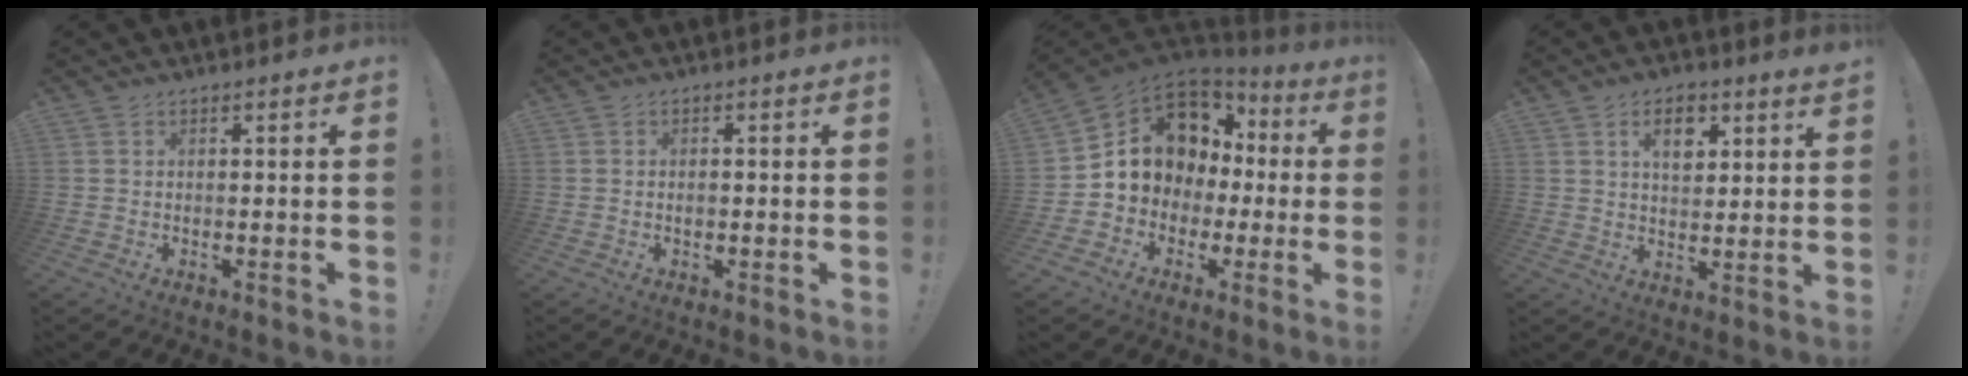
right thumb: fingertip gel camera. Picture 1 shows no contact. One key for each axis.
{"total": 0.9, "fx": -0.4, "fy": 0.4, "fz": 0.7, "tx": -0.009, "ty": 0.001, "tz": -0.009}
{"total": 11.2, "fx": 2.6, "fy": 10.0, "fz": 4.3, "tx": -0.062, "ty": -0.023, "tz": 0.069}
{"total": 6.9, "fx": 4.0, "fy": 3.0, "fz": 4.8, "tx": -0.064, "ty": -0.018, "tz": 0.064}